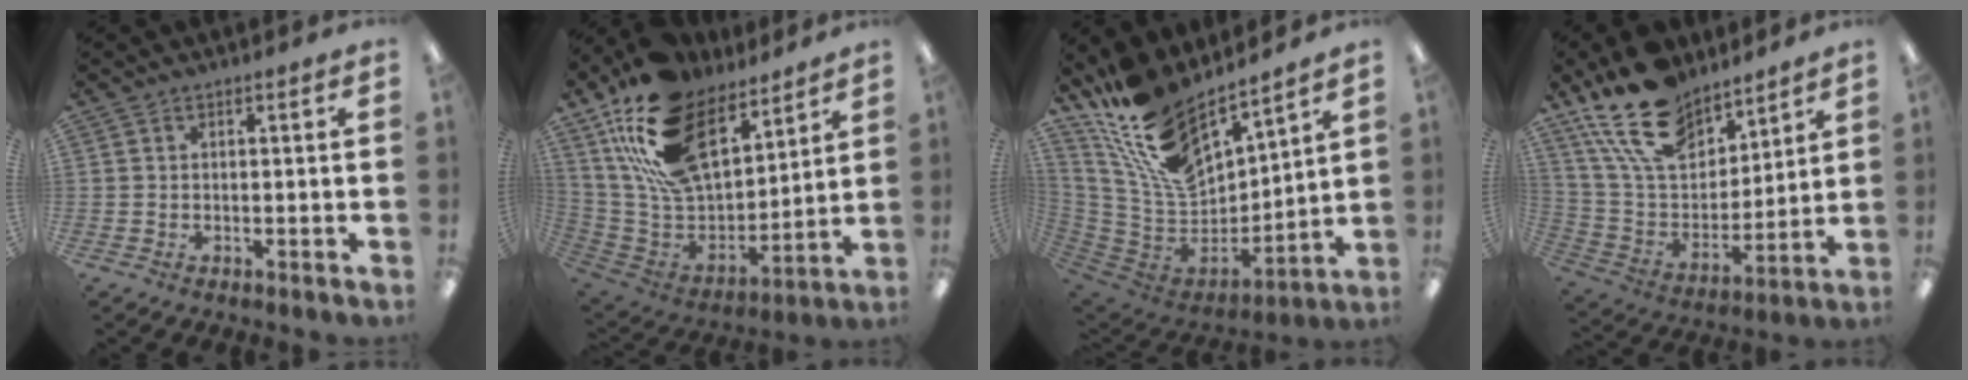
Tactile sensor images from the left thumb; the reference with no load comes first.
{"total": 23.6, "force": [14.8, 13.2, 12.9], "torque": [-0.261, -0.077, 0.274]}
{"total": 18.7, "force": [14.5, 8.0, 8.8], "torque": [-0.195, -0.101, 0.266]}
{"total": 19.8, "force": [14.4, 10.4, 8.9], "torque": [-0.187, -0.073, 0.267]}